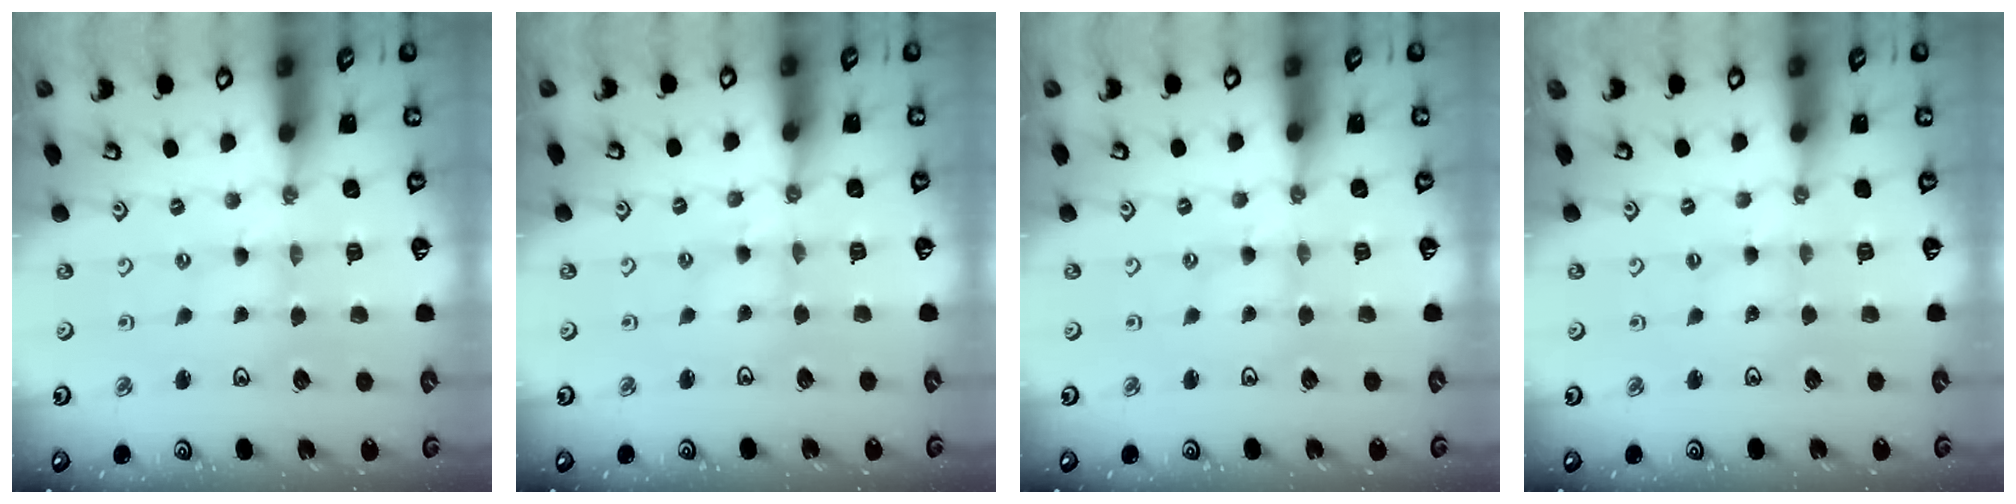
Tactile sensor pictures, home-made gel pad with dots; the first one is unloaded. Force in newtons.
{"total": 2.6, "press": 2.6, "slide": 0.4}
{"total": 1.5, "press": 1.5, "slide": 0.2}
{"total": 1.1, "press": 1.1, "slide": 0.3}